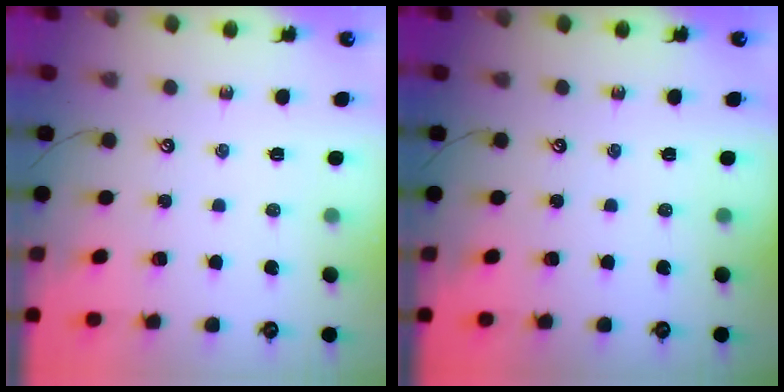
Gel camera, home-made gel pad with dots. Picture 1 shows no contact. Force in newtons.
{"total": 0.0}